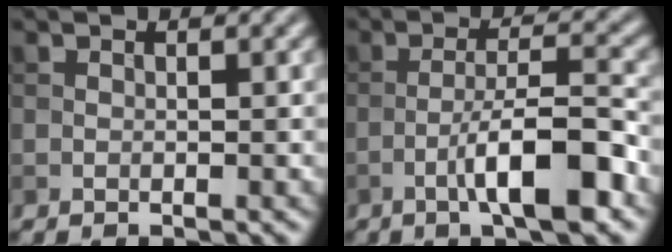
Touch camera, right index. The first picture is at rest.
{"total": 6.8, "force": [-3.0, 1.3, 6.0], "torque": [-0.098, 0.013, -0.051]}